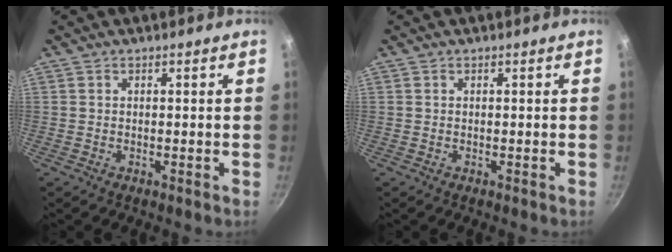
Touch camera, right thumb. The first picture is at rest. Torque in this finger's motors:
{"motor_torque": [0.11, 0.10, 0.06, 0.13, 0.00]}